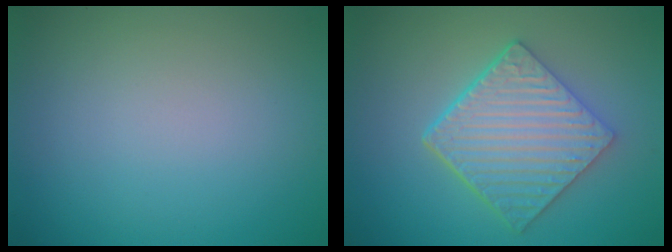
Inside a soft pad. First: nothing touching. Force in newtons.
{"total": 6.1, "press": 4.6, "slide": 4.0}